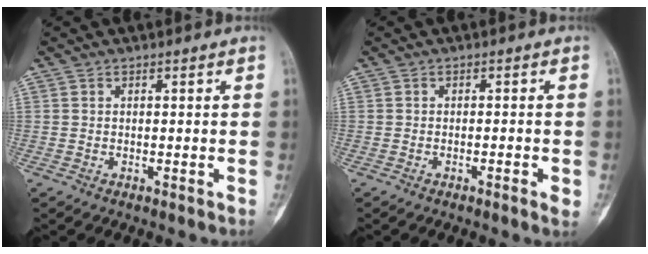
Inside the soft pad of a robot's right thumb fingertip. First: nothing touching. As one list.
[{"total": 2.2, "force": [-0.8, 0.3, 2.0], "torque": [-0.035, -0.001, -0.013]}]